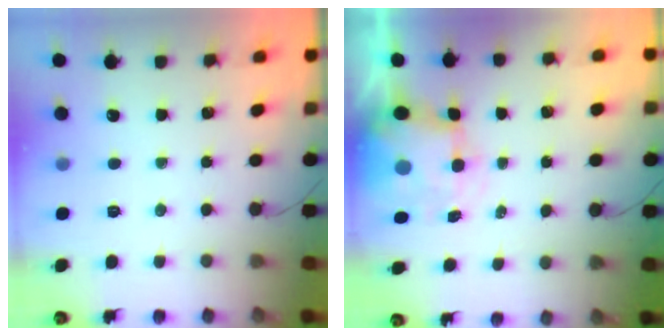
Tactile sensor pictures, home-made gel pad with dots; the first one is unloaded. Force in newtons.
{"total": 7.8, "press": 7.6, "slide": 1.7}